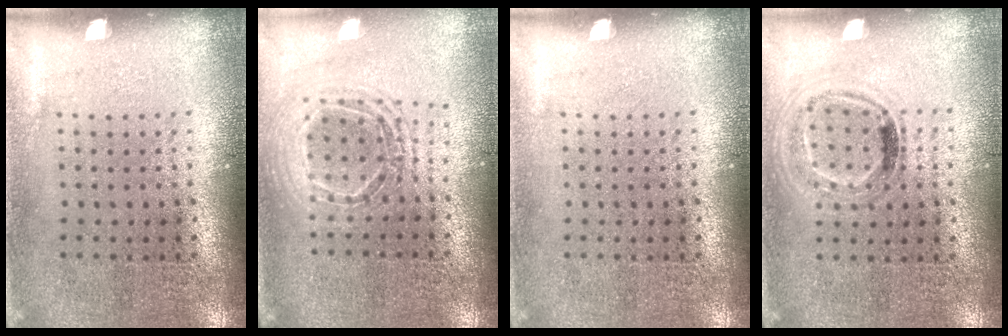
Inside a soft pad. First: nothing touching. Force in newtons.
{"total": 1.6, "press": 1.4, "slide": 0.8}
{"total": 0.0}
{"total": 0.9, "press": 0.8, "slide": 0.4}